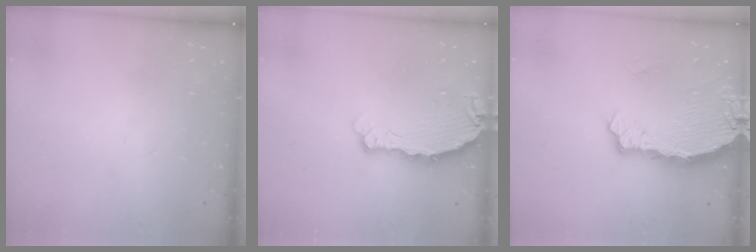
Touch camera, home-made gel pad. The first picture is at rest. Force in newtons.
{"total": 4.2, "press": 4.2, "slide": 0.1}
{"total": 5.5, "press": 5.5, "slide": 0.6}